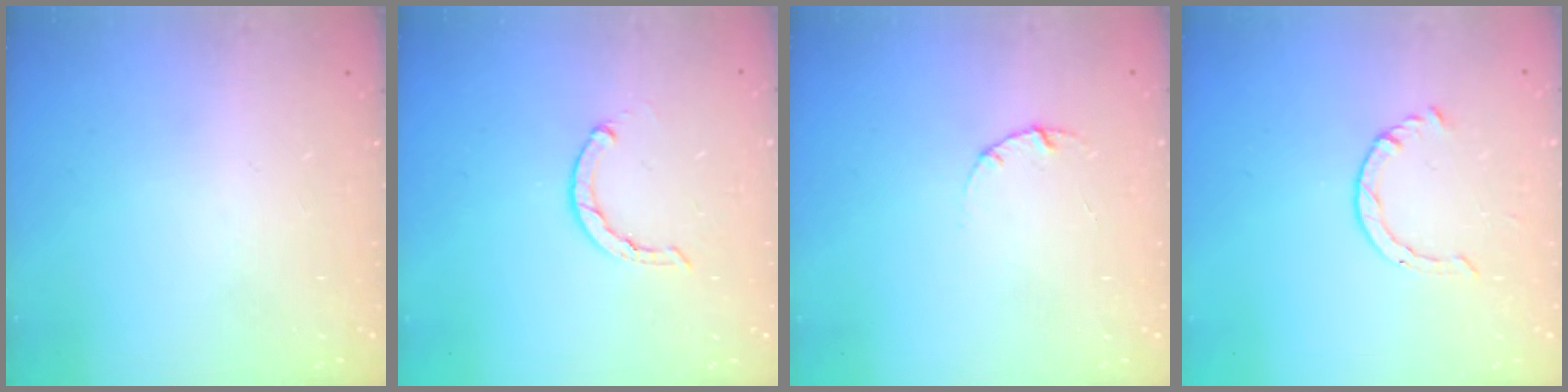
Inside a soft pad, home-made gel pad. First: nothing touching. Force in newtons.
{"total": 1.6, "press": 1.5, "slide": 0.4}
{"total": 3.0, "press": 3.0, "slide": 0.4}
{"total": 3.0, "press": 2.9, "slide": 0.3}